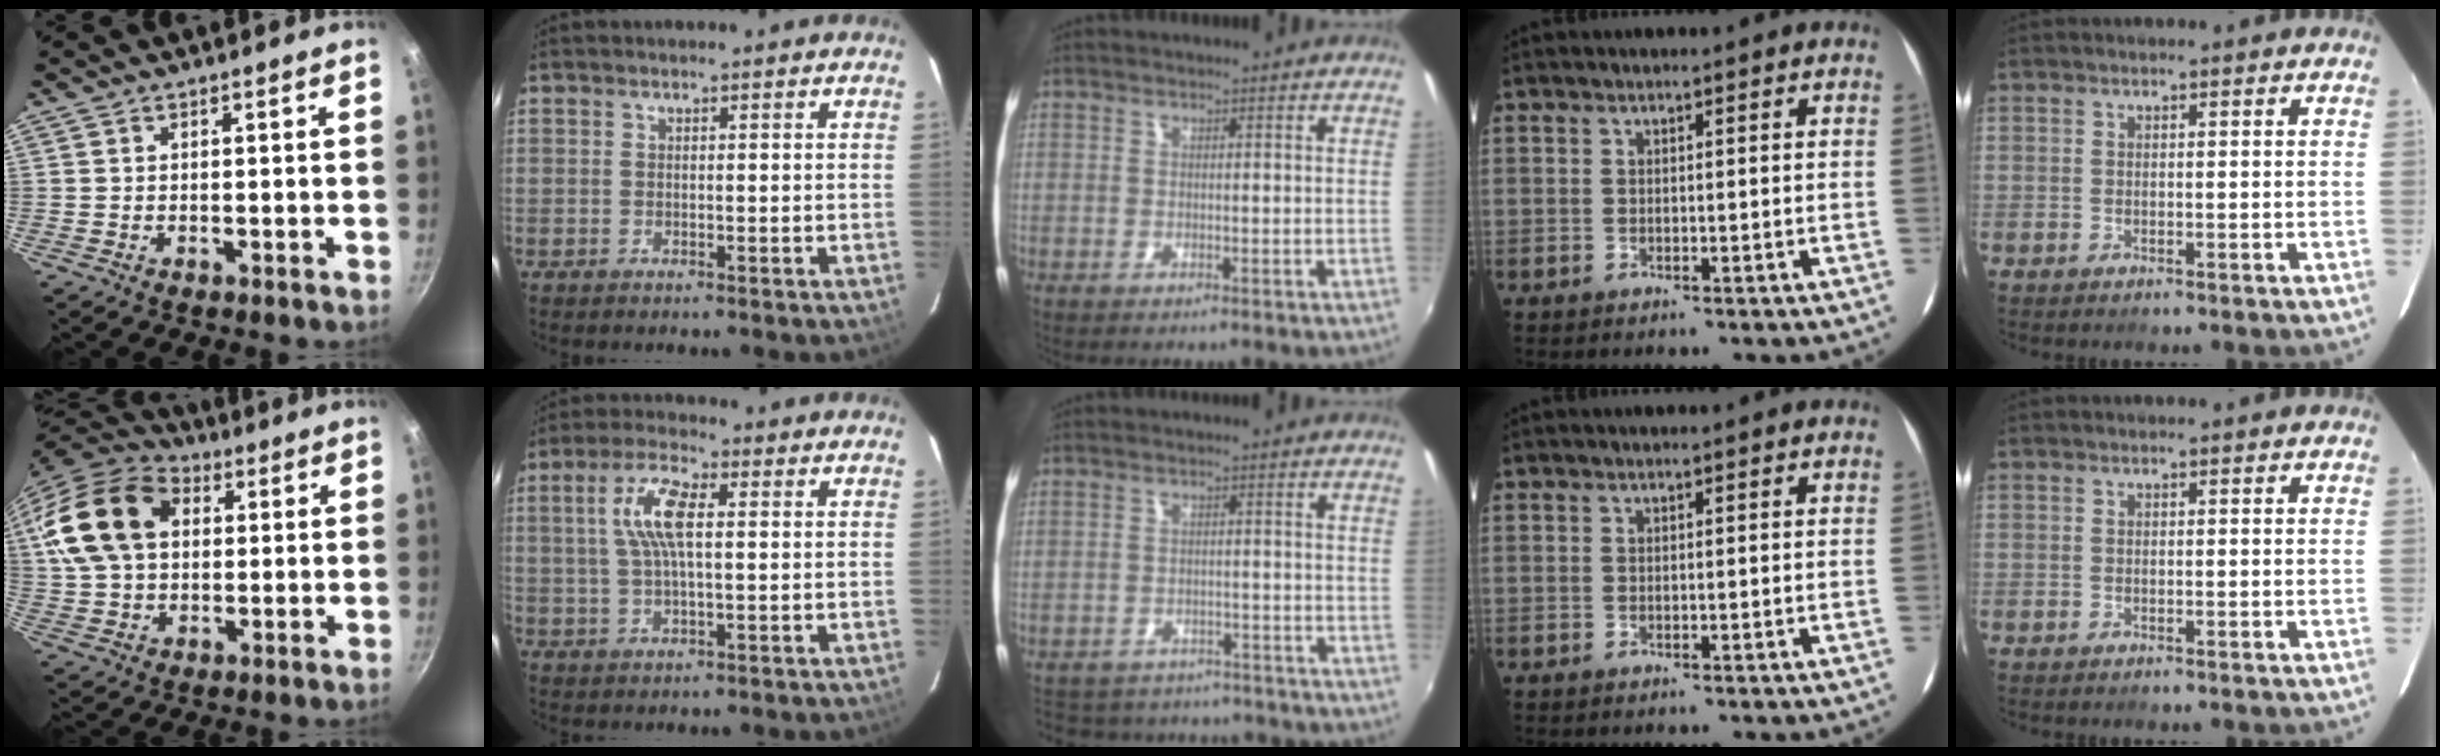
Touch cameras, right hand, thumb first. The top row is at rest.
{"thumb": {"total": 19.7, "force": [4.7, 13.9, 13.1], "torque": [-0.240, 0.022, 0.077]}, "index": {"total": 8.5, "force": [1.6, 2.9, 7.8], "torque": [-0.158, 0.015, 0.031]}, "middle": {"total": 11.8, "force": [-10.2, 4.9, 3.4], "torque": [-0.077, 0.008, -0.134]}}